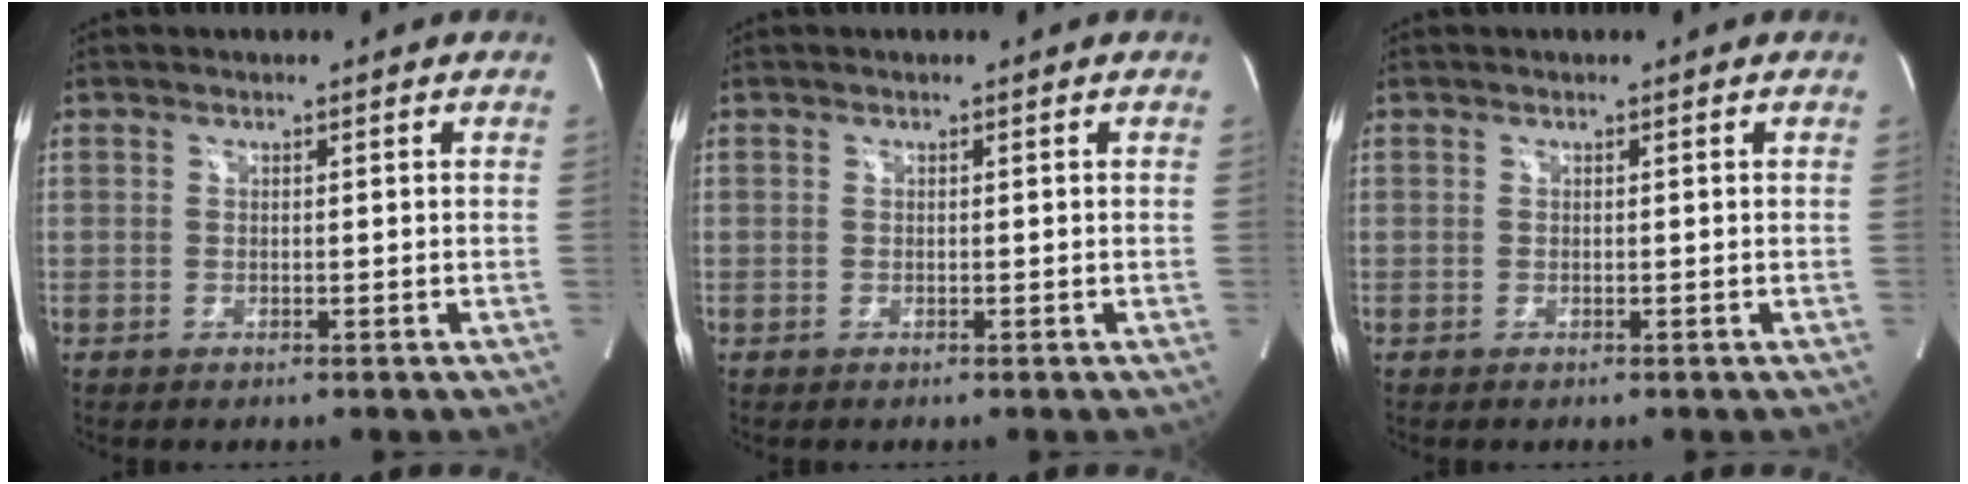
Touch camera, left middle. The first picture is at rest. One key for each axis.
{"total": 0.0}
{"total": 0.0}